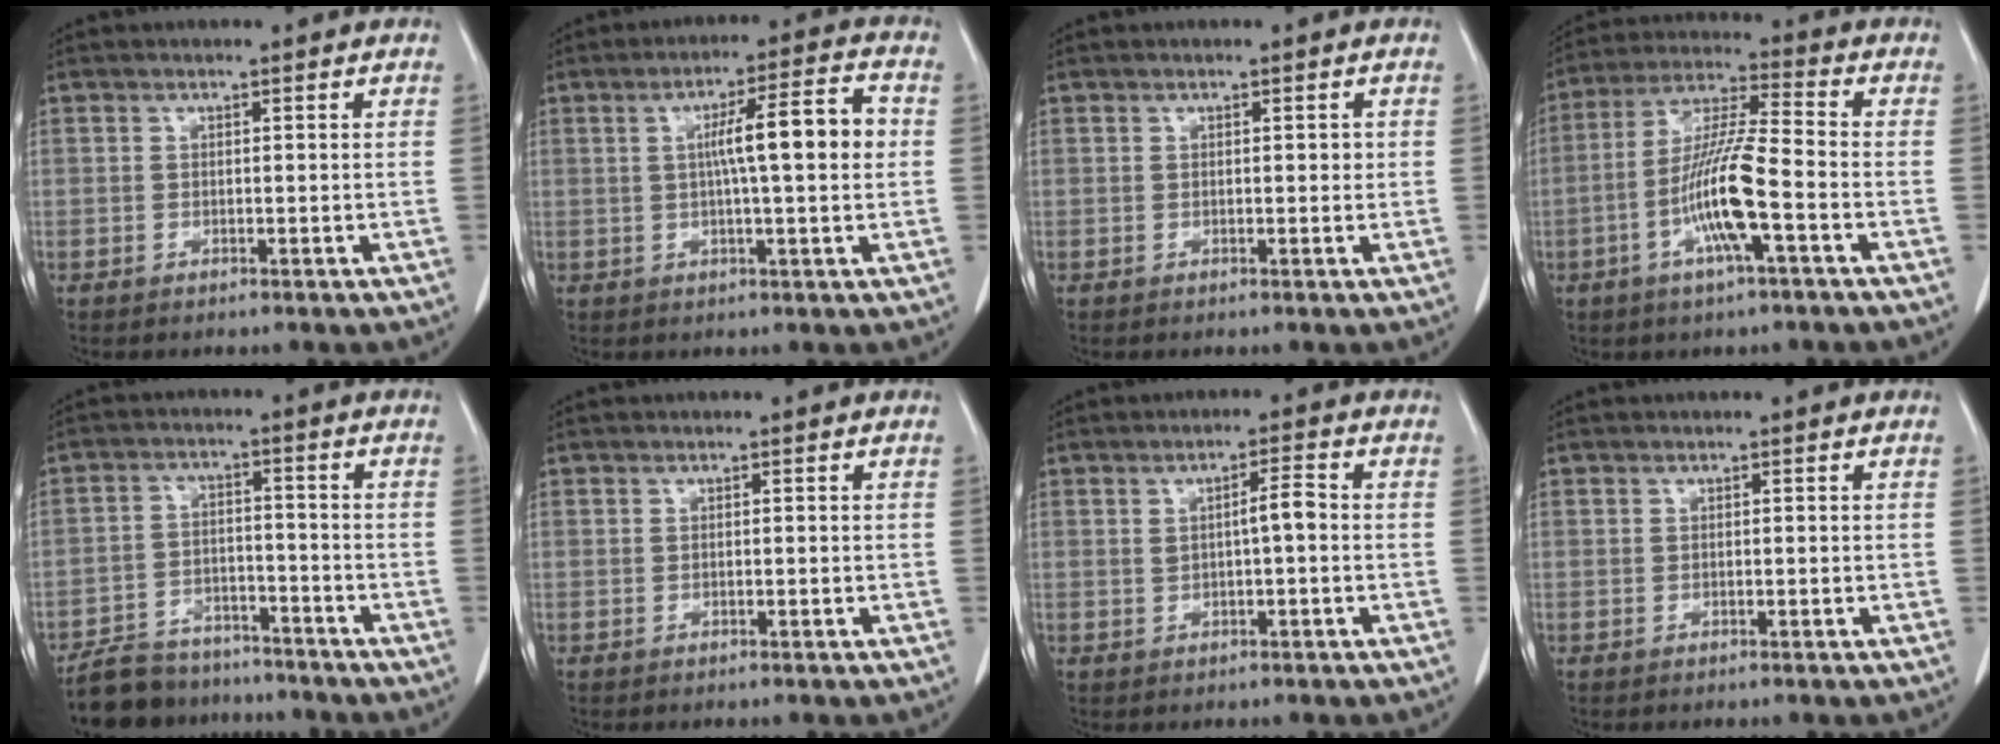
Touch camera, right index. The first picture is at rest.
{"total": 10.0, "force": [0.9, 1.2, 9.9], "torque": [-0.157, 0.022, 0.014]}
{"total": 1.5, "force": [0.2, 0.8, 1.2], "torque": [-0.025, 0.004, 0.003]}
{"total": 12.3, "force": [-3.9, 1.1, 11.6], "torque": [-0.234, 0.000, -0.076]}
{"total": 12.4, "force": [-10.7, 5.3, 3.2], "torque": [-0.061, 0.015, -0.169]}
{"total": 0.0}
{"total": 3.8, "force": [0.1, 0.9, 3.7], "torque": [-0.068, 0.012, 0.006]}
{"total": 0.0}